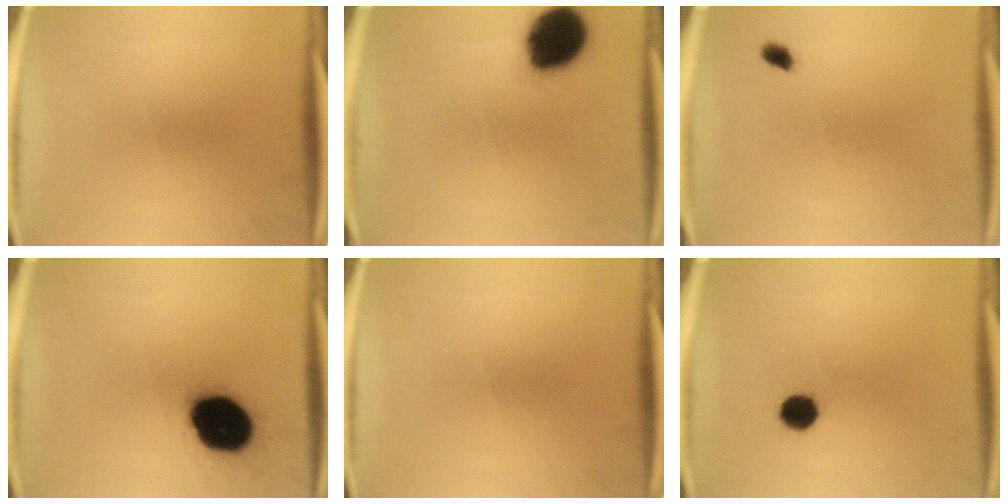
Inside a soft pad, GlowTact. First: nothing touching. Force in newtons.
{"total": 15.9}
{"total": 1.4}
{"total": 19.3}
{"total": 0.0}
{"total": 4.7}